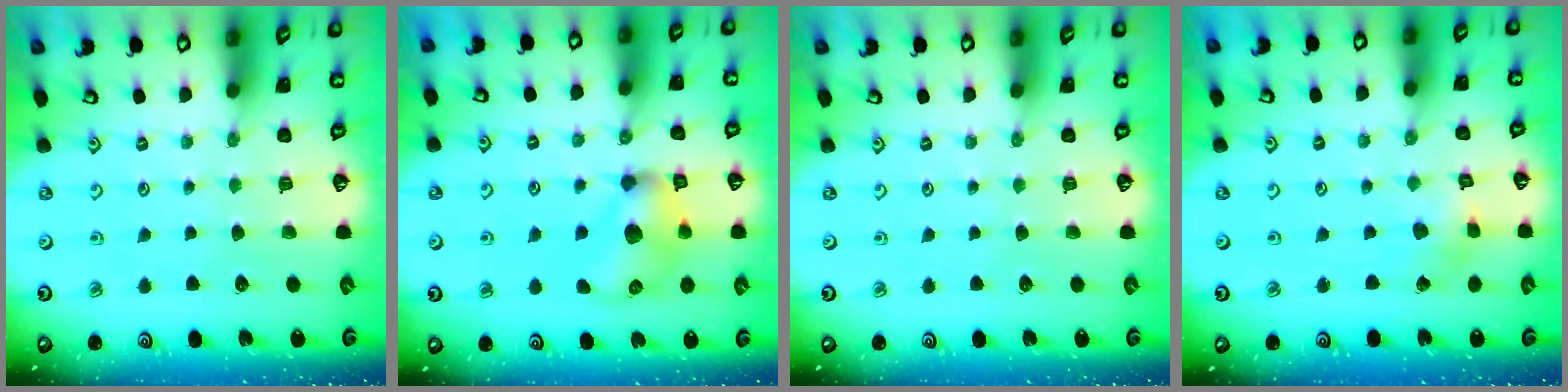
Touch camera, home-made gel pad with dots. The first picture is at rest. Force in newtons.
{"total": 13.9, "press": 13.9, "slide": 0.9}
{"total": 0.0}
{"total": 2.9, "press": 2.9, "slide": 0.3}